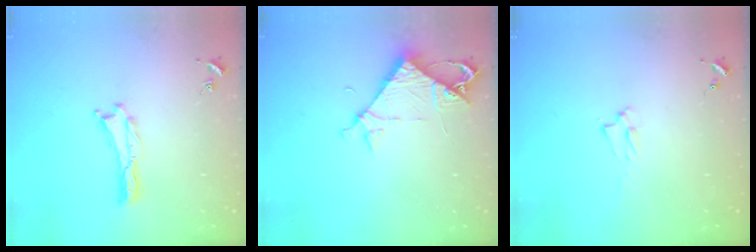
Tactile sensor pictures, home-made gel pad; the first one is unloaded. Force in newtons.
{"total": 6.0, "press": 6.0, "slide": 0.4}
{"total": 1.4, "press": 1.3, "slide": 0.3}